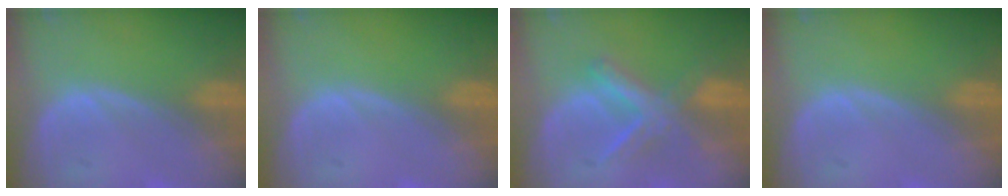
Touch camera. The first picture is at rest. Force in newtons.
{"total": 0.0}
{"total": 5.8, "press": 5.8, "slide": 0.5}
{"total": 0.0}